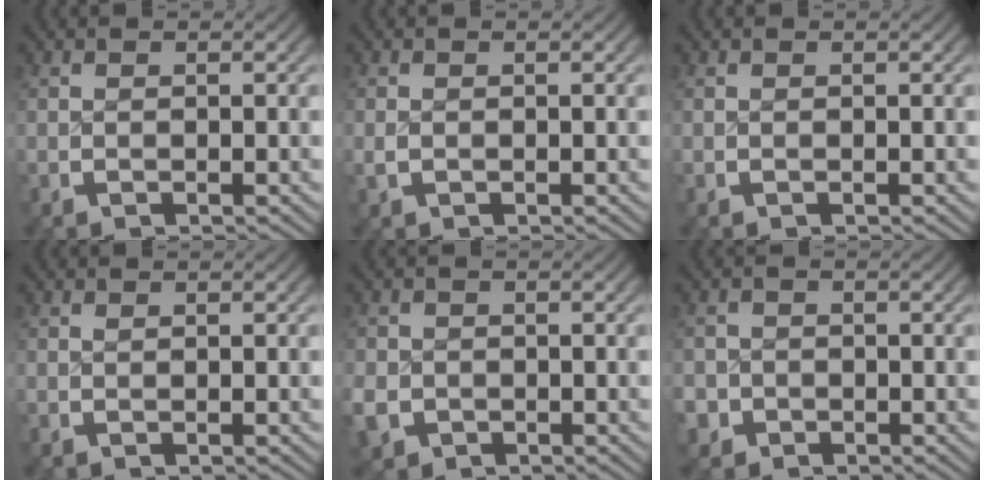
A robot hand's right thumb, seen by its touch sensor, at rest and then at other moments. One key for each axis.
{"total": 0.8, "fx": -0.1, "fy": 0.7, "fz": 0.3, "tx": -0.013, "ty": -0.007, "tz": 0.001}
{"total": 0.0}
{"total": 0.0}
{"total": 3.5, "fx": -1.4, "fy": 3.0, "fz": 1.0, "tx": -0.033, "ty": -0.019, "tz": -0.018}
{"total": 3.1, "fx": -1.6, "fy": 2.6, "fz": 0.4, "tx": -0.014, "ty": -0.017, "tz": -0.025}